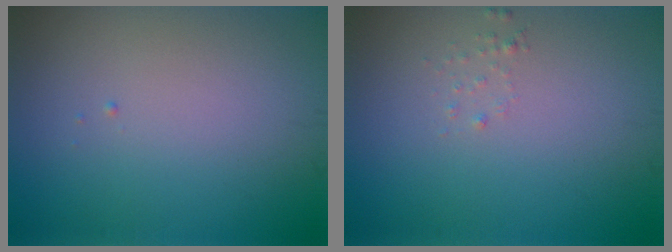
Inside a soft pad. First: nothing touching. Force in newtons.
{"total": 0.6, "press": 0.6, "slide": 0.1}